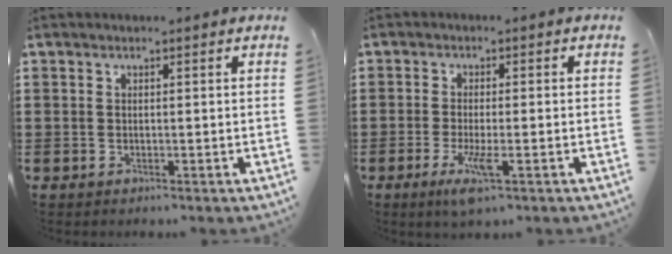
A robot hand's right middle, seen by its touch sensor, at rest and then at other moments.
{"total": 4.4, "force": [-1.6, 0.6, 4.1], "torque": [-0.087, -0.019, -0.030]}